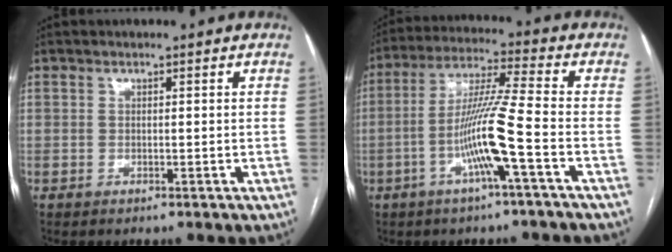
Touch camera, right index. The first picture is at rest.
{"total": 10.7, "force": [-3.6, -1.1, 10.0], "torque": [-0.196, 0.003, -0.072]}